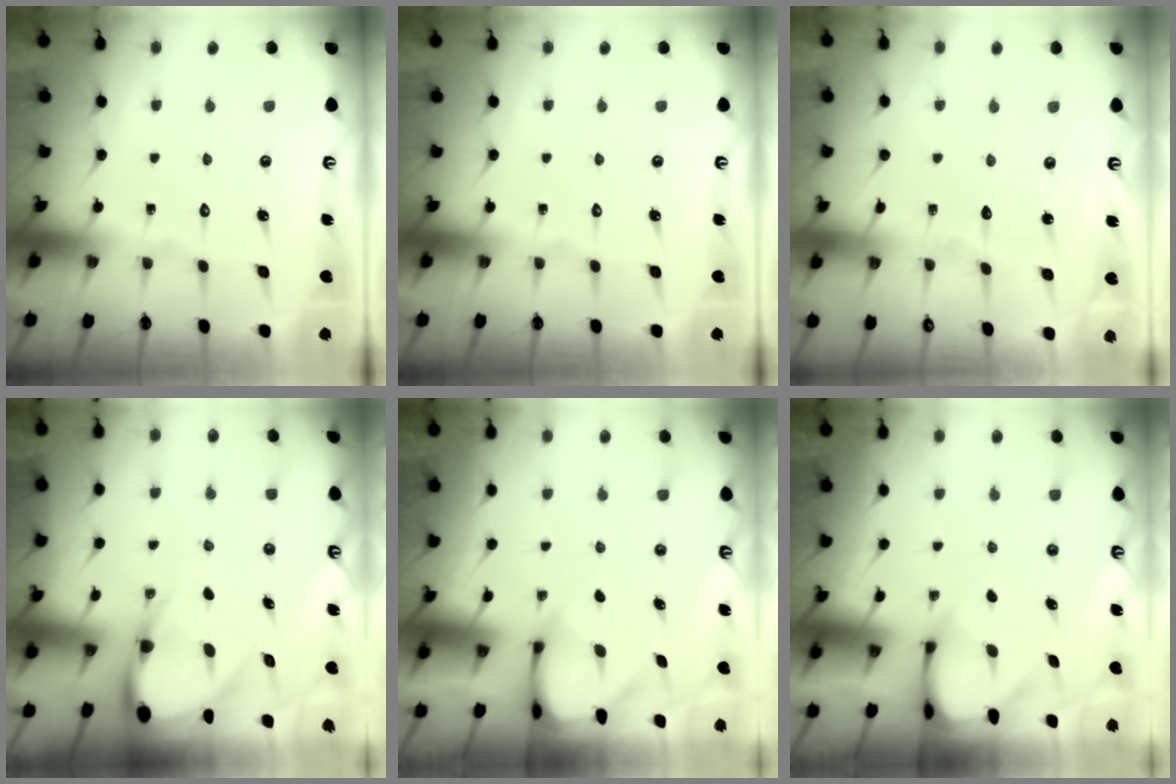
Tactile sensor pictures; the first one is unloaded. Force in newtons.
{"total": 0.0}
{"total": 3.9, "press": 3.9, "slide": 0.3}
{"total": 5.6, "press": 5.6, "slide": 0.5}
{"total": 2.9, "press": 2.9, "slide": 0.3}
{"total": 2.9, "press": 2.9, "slide": 0.3}